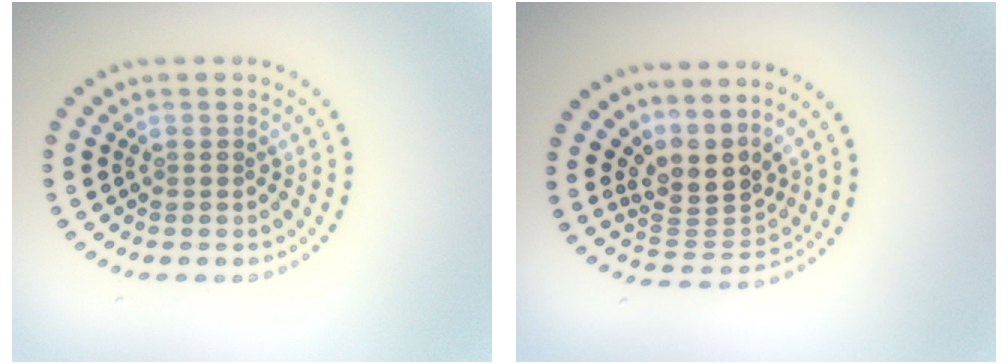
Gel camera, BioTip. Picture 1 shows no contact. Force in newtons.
{"total": 3.6, "press": 2.6, "slide": 2.5}